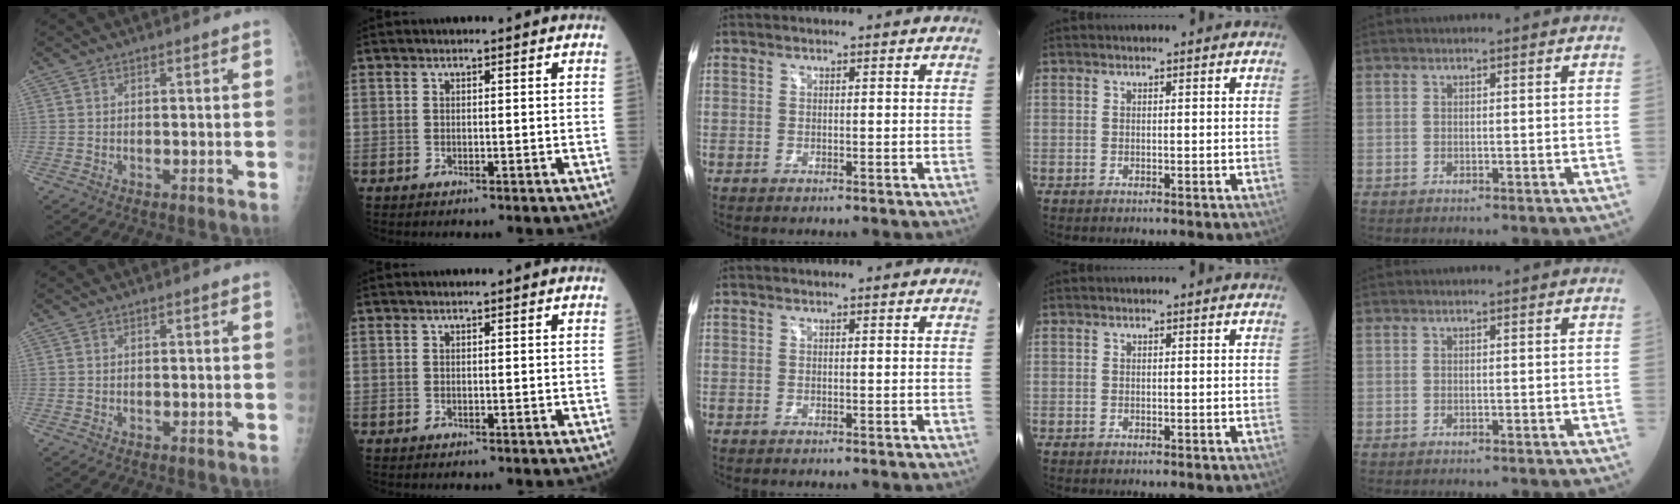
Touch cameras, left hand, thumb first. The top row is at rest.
{}